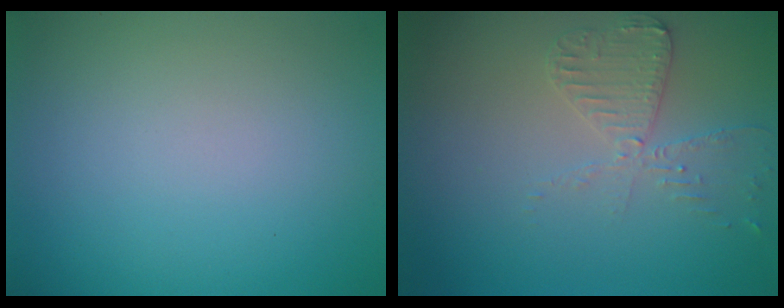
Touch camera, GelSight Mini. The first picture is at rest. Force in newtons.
{"total": 2.9, "press": 2.8, "slide": 0.6}